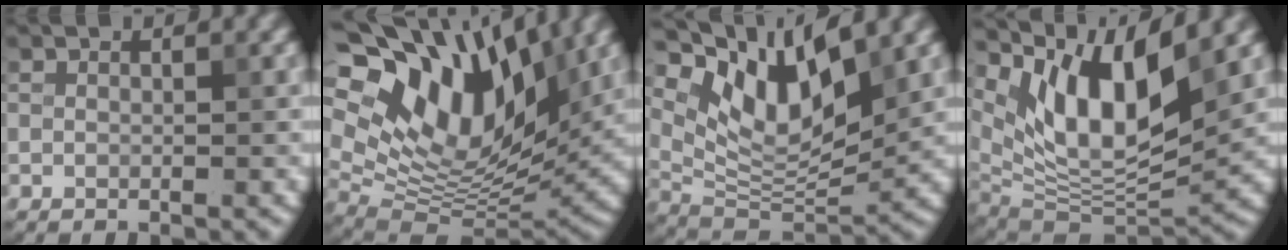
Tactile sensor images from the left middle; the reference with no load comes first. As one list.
[{"total": 17.0, "force": [7.9, 9.2, 12.0], "torque": [-0.225, 0.028, 0.138]}, {"total": 9.4, "force": [5.1, 3.7, 6.9], "torque": [-0.123, -0.007, 0.098]}, {"total": 11.2, "force": [6.1, 3.9, 8.6], "torque": [-0.144, -0.006, 0.119]}]